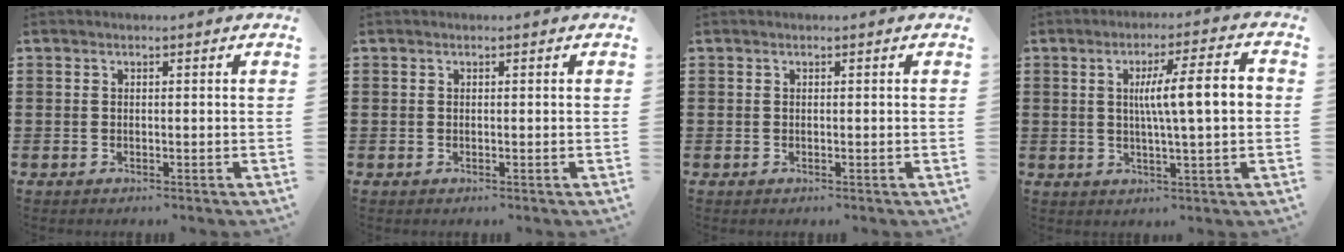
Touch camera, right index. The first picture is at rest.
{"total": 0.0}
{"total": 0.0}
{"total": 9.5, "force": [1.0, 1.2, 9.4], "torque": [-0.163, 0.000, 0.009]}